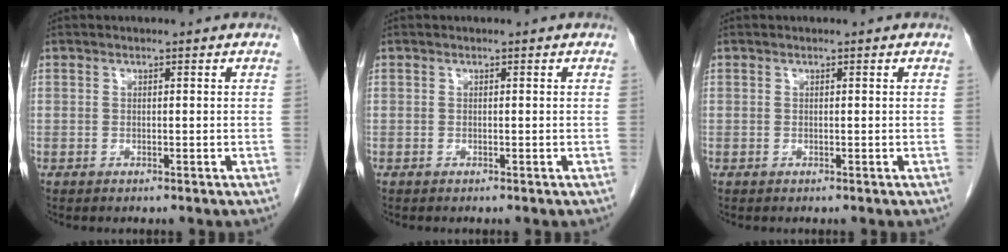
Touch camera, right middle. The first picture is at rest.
{"total": 0.0}
{"total": 0.0}